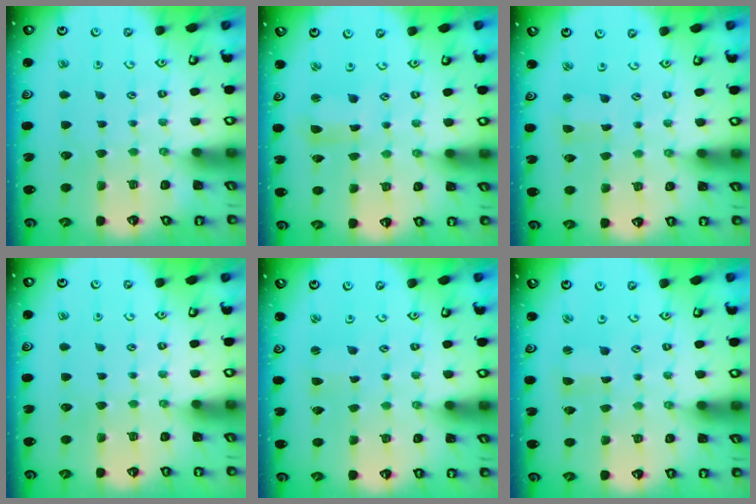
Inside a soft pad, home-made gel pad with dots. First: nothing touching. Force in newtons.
{"total": 2.9, "press": 2.9, "slide": 0.3}
{"total": 2.3, "press": 2.3, "slide": 0.3}
{"total": 0.0}
{"total": 0.9, "press": 0.8, "slide": 0.1}
{"total": 1.1, "press": 1.0, "slide": 0.3}